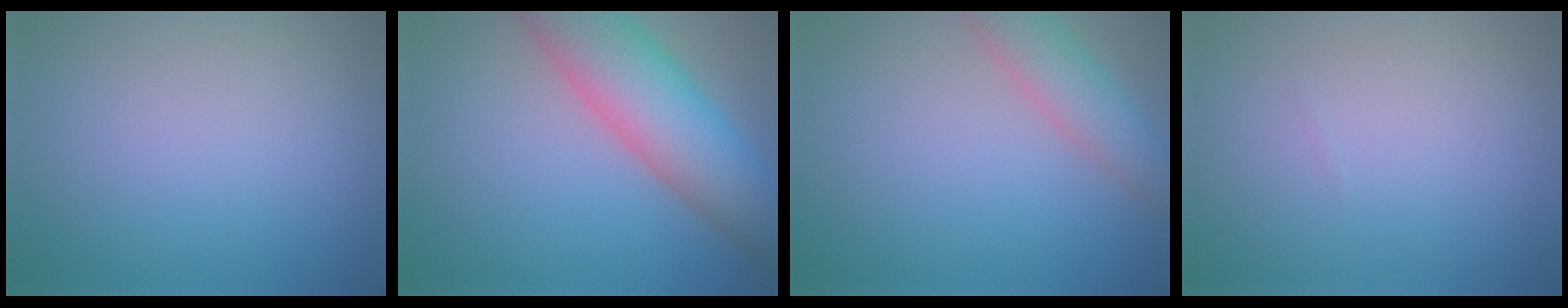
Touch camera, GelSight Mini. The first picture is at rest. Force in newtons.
{"total": 9.8, "press": 9.8, "slide": 0.5}
{"total": 4.2, "press": 4.2, "slide": 0.3}
{"total": 0.0}